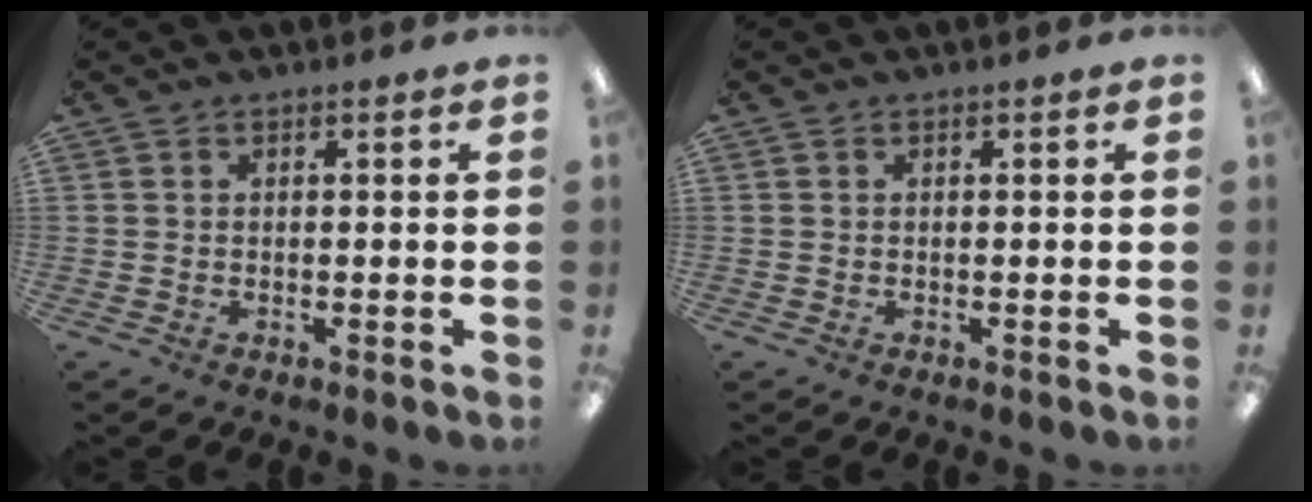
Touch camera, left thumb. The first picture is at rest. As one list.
[{"total": 0.0}]